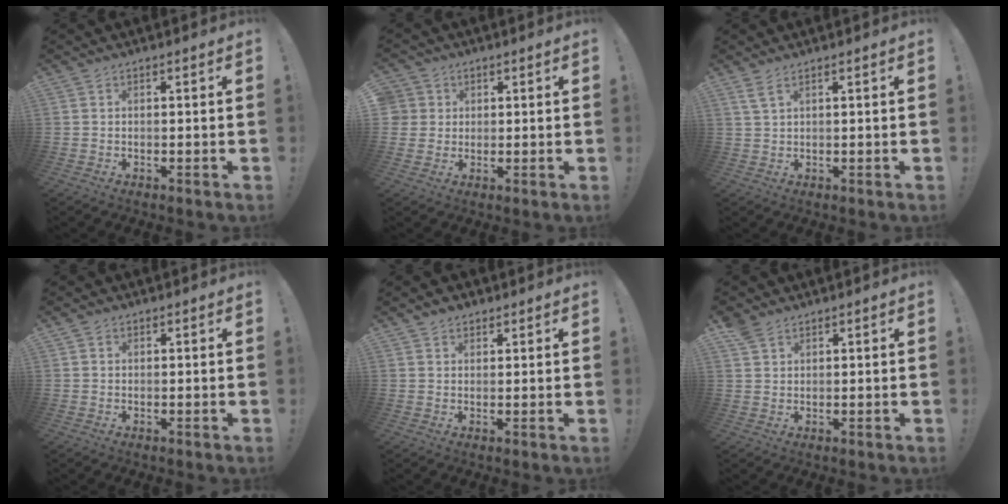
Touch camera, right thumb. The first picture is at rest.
{"total": 4.4, "force": [1.3, 4.1, 0.8], "torque": [-0.021, -0.004, 0.023]}
{"total": 3.1, "force": [1.9, 0.6, 2.3], "torque": [-0.050, -0.003, 0.035]}
{"total": 0.7, "force": [0.4, 0.5, 0.1], "torque": [0.002, 0.000, 0.006]}
{"total": 2.3, "force": [1.6, 1.5, 0.5], "torque": [-0.002, -0.008, 0.029]}
{"total": 3.8, "force": [2.8, 2.1, 1.6], "torque": [-0.023, -0.013, 0.054]}